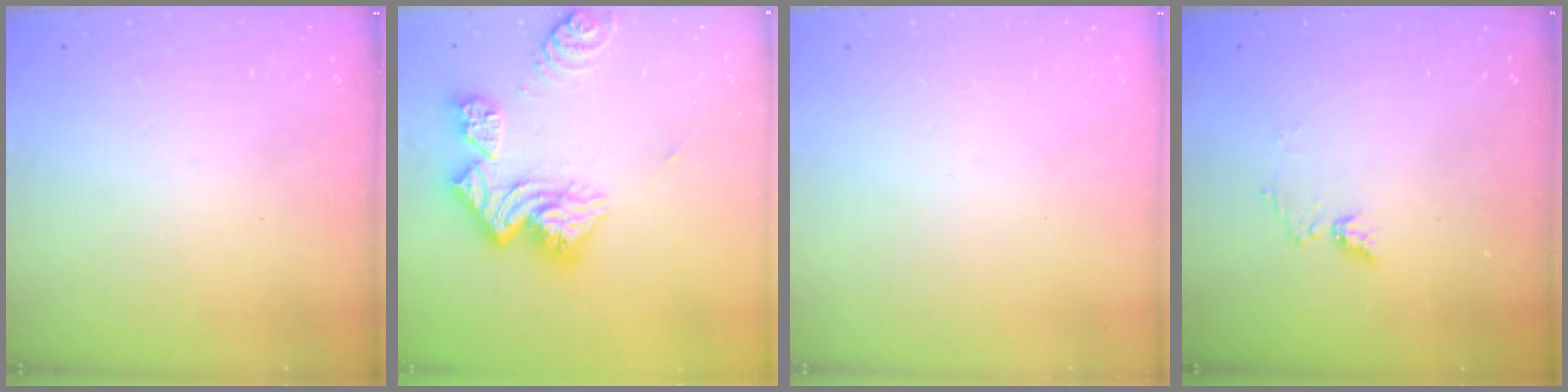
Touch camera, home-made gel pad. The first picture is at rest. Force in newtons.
{"total": 17.6, "press": 17.5, "slide": 2.1}
{"total": 0.0}
{"total": 5.7, "press": 5.6, "slide": 0.6}